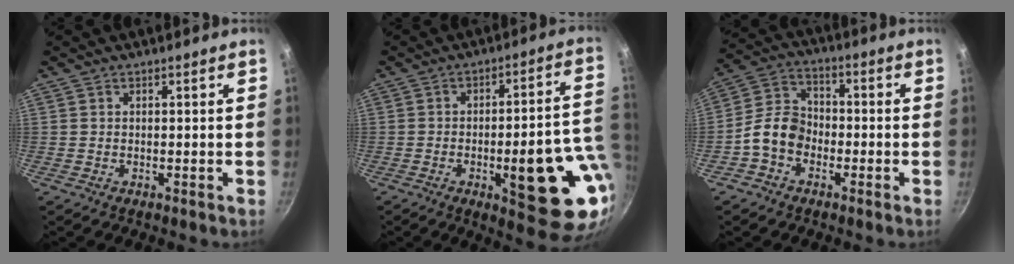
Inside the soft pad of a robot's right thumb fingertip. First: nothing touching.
{"total": 19.8, "force": [-4.5, 6.2, 18.3], "torque": [-0.198, 0.017, -0.054]}
{"total": 8.3, "force": [-2.9, 6.3, 4.6], "torque": [-0.065, 0.033, -0.073]}